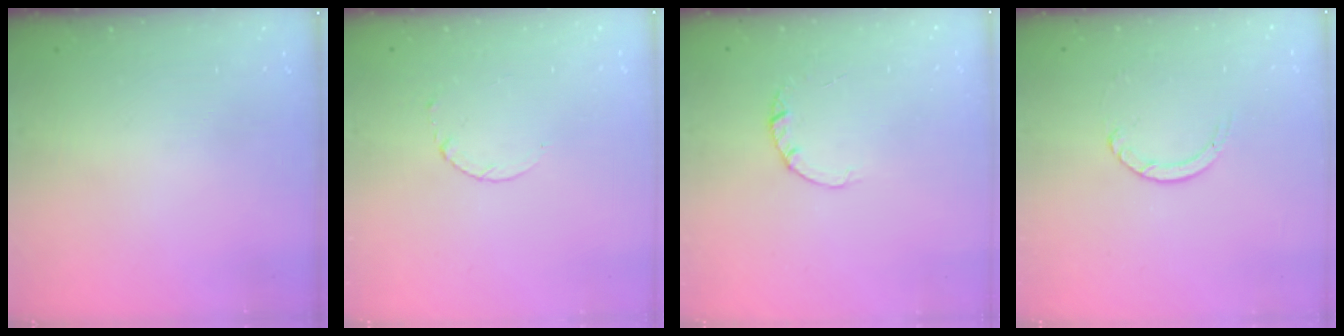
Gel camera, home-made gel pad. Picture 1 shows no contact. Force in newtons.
{"total": 2.6, "press": 2.6, "slide": 0.3}
{"total": 1.4, "press": 1.4, "slide": 0.2}
{"total": 2.4, "press": 2.4, "slide": 0.2}